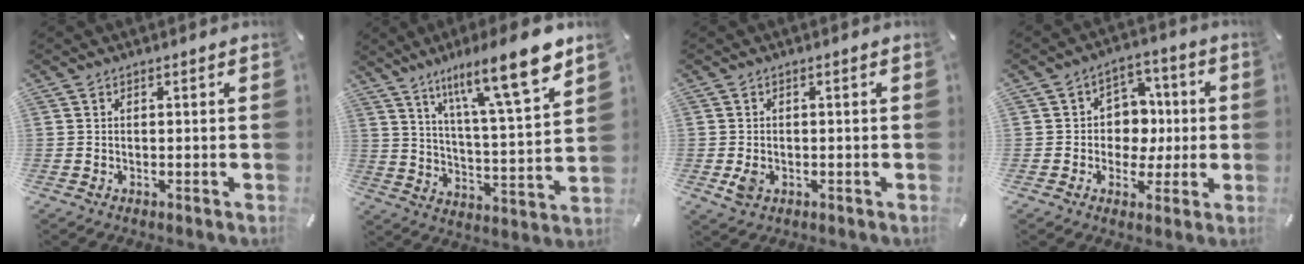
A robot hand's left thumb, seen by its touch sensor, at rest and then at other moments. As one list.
[{"total": 17.0, "force": [11.8, 3.1, 11.8], "torque": [-0.191, -0.067, 0.185]}, {"total": 3.0, "force": [-0.7, 2.0, 2.1], "torque": [-0.048, -0.002, -0.014]}, {"total": 8.6, "force": [-0.4, 8.1, 2.7], "torque": [-0.038, 0.010, -0.004]}]